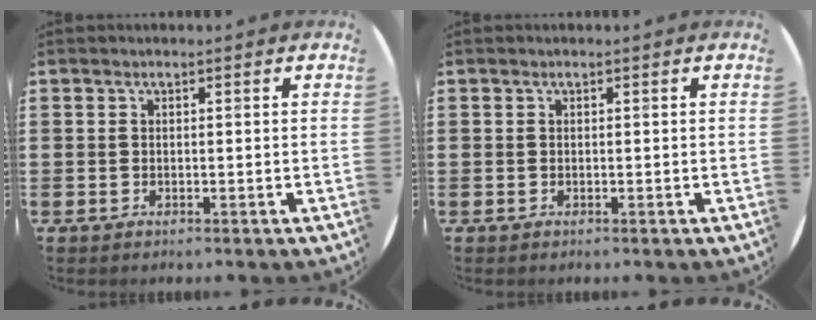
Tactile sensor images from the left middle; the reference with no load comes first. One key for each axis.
{"total": 0.0}